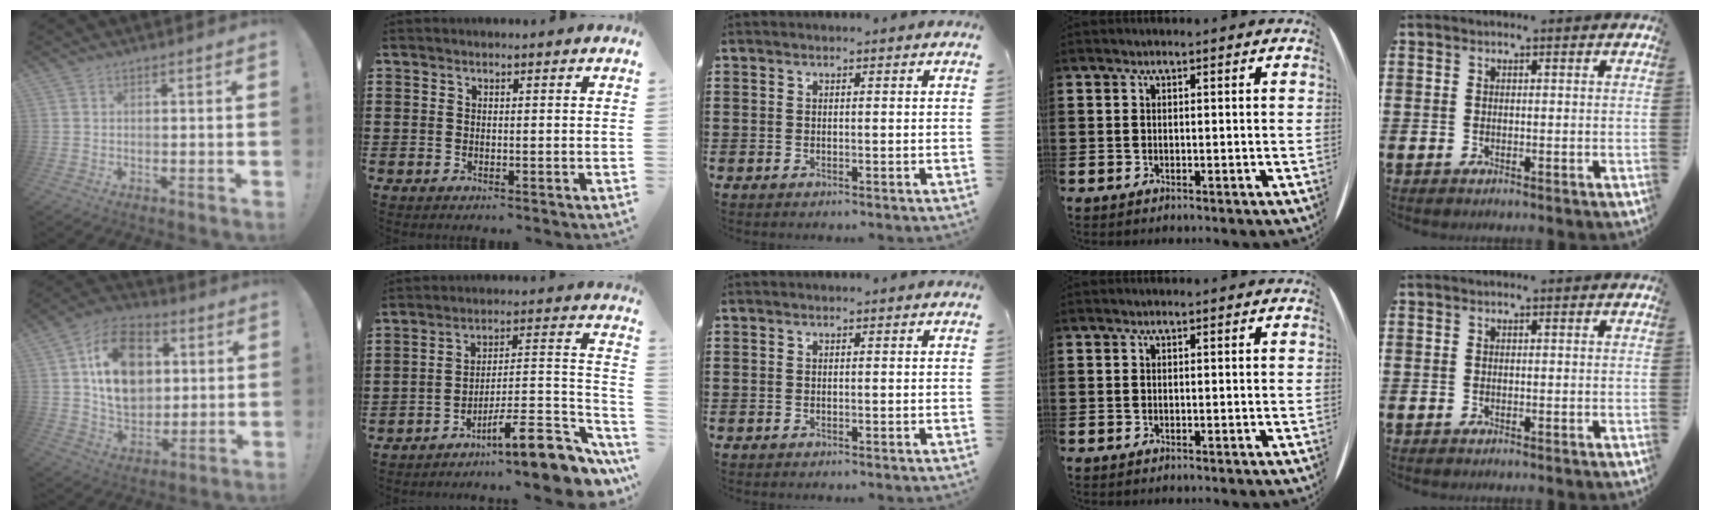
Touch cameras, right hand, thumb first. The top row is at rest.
{"thumb": {"total": 18.5, "force": [4.7, 13.4, 11.9], "torque": [-0.190, -0.002, 0.089]}, "index": {"total": 10.8, "force": [-7.8, 1.9, 7.2], "torque": [-0.092, 0.011, -0.141]}}